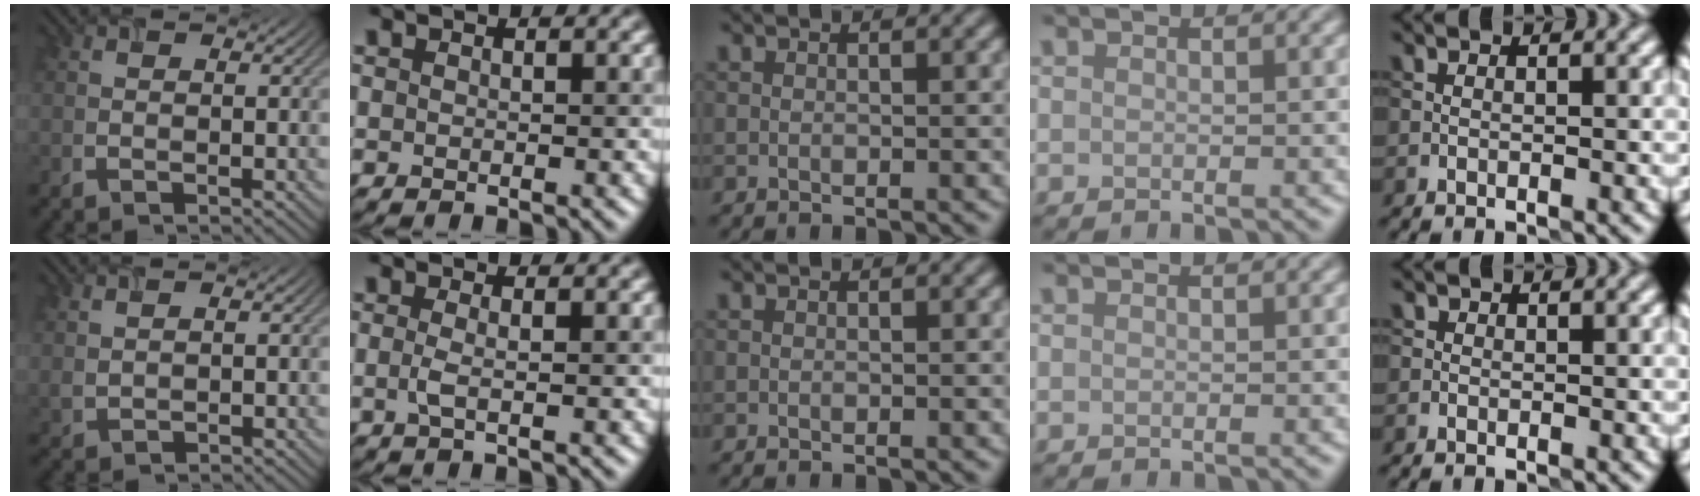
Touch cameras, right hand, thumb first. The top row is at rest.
{"thumb": {"total": 1.4, "force": [1.1, 0.4, 0.7], "torque": [-0.022, 0.002, 0.029]}, "index": {"total": 1.5, "force": [-0.2, 0.4, 1.5], "torque": [-0.030, -0.003, -0.006]}}